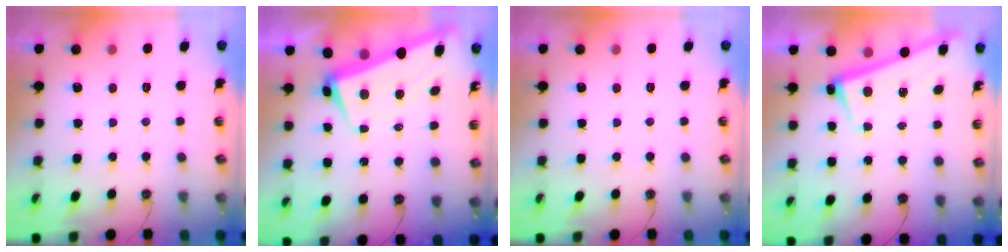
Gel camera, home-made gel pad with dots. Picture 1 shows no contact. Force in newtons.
{"total": 1.4, "press": 0.6, "slide": 1.3}
{"total": 0.0}
{"total": 2.8, "press": 2.6, "slide": 0.9}